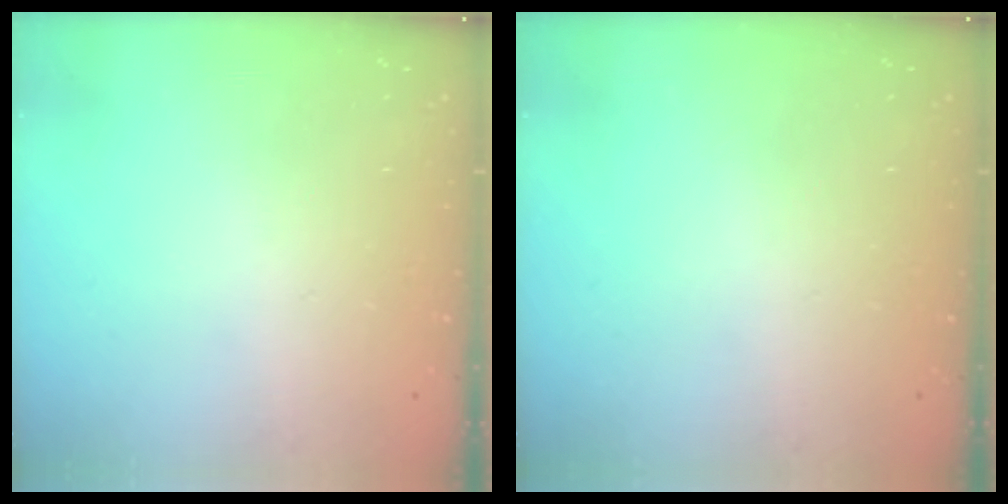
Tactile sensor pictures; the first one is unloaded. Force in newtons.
{"total": 0.0}